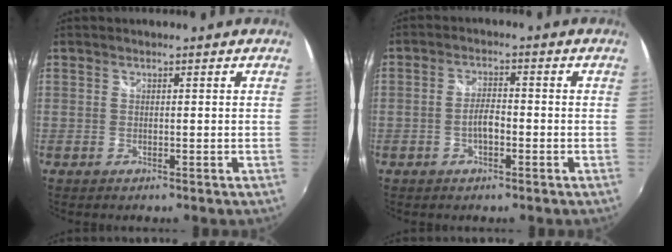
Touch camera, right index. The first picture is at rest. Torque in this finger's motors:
{"motor_torque": [0.09, -0.07, 0.06, 0.03]}